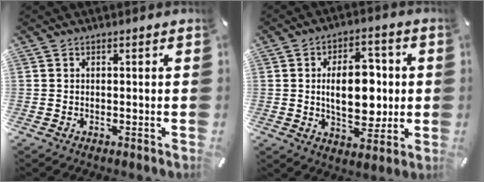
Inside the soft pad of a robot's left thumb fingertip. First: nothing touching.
{"total": 13.5, "force": [0.7, 8.2, 10.7], "torque": [-0.161, 0.002, 0.010]}